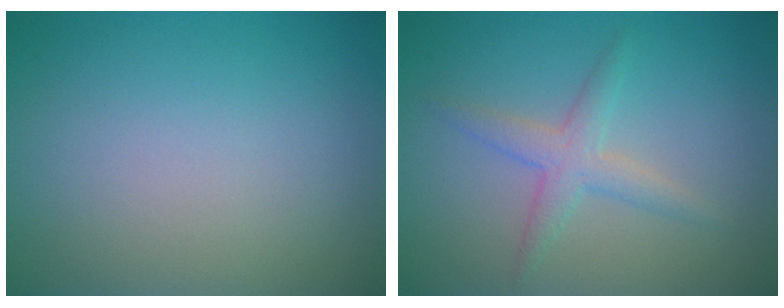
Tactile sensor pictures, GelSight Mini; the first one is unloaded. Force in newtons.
{"total": 2.4, "press": 2.4, "slide": 0.1}